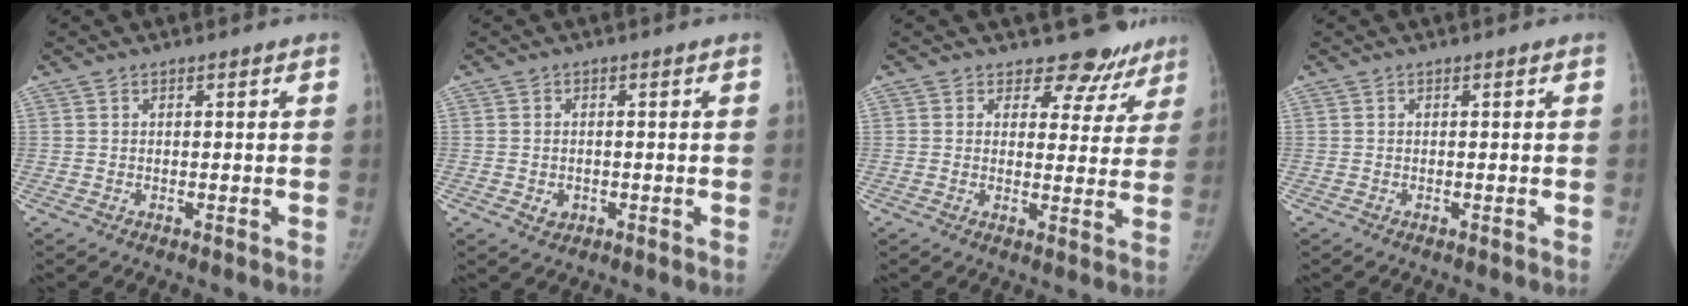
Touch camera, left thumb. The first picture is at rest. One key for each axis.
{"total": 2.2, "fx": -0.6, "fy": 1.9, "fz": 0.9, "tx": -0.004, "ty": 0.002, "tz": -0.003}
{"total": 9.5, "fx": 8.0, "fy": 5.1, "fz": 0.5, "tx": 0.047, "ty": -0.049, "tz": 0.074}
{"total": 0.0}